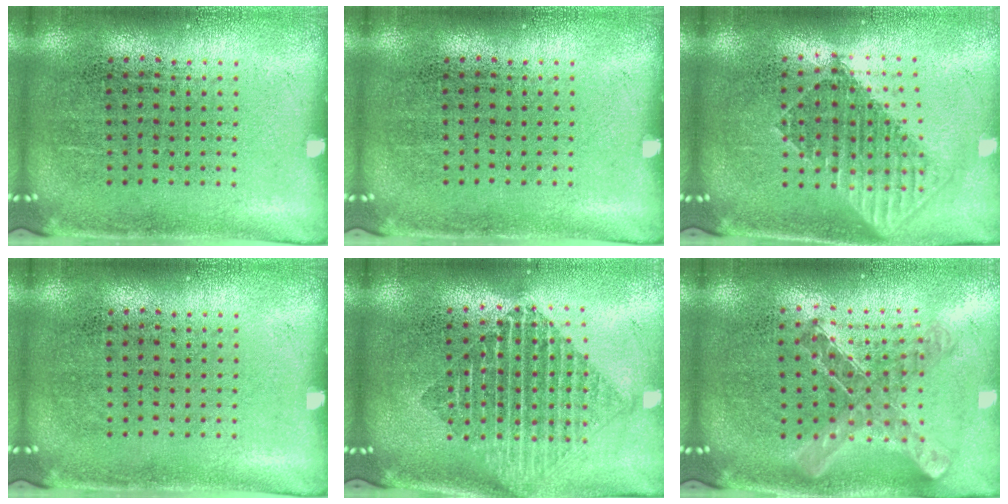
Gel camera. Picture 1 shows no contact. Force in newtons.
{"total": 0.0}
{"total": 1.7, "press": 1.4, "slide": 0.9}
{"total": 0.0}
{"total": 1.9, "press": 1.6, "slide": 1.0}
{"total": 0.9, "press": 0.9, "slide": 0.1}